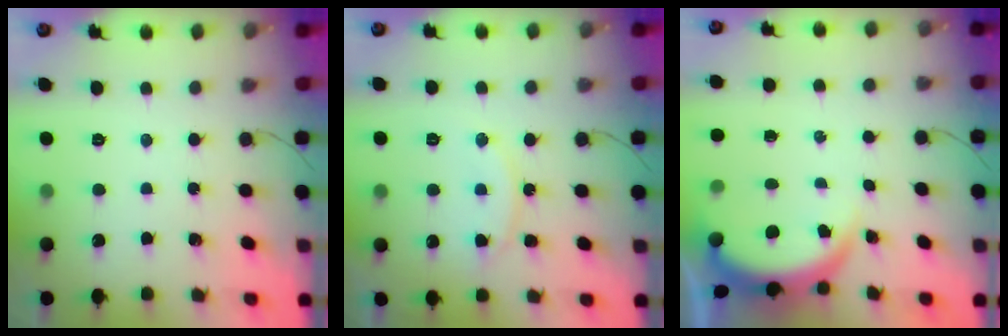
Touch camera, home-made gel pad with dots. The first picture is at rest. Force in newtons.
{"total": 11.9, "press": 11.9, "slide": 0.8}
{"total": 3.8, "press": 3.8, "slide": 0.2}